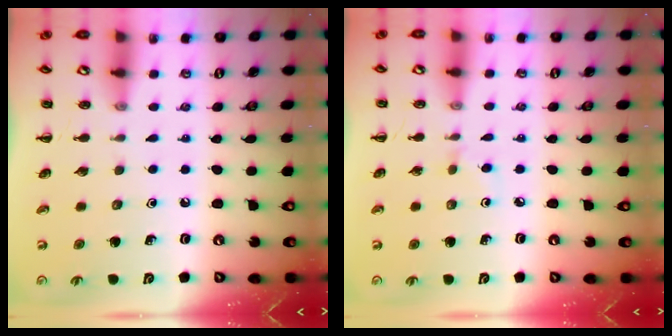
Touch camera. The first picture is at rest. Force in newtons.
{"total": 2.0, "press": 1.8, "slide": 0.8}